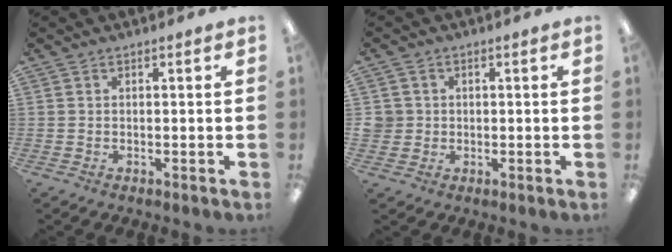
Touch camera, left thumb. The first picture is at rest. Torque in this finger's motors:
{"motor_torque": [-0.04, 0.04, 0.44, 0.13, 0.00]}